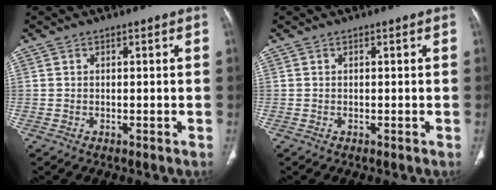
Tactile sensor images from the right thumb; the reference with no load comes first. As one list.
[{"total": 0.0}]